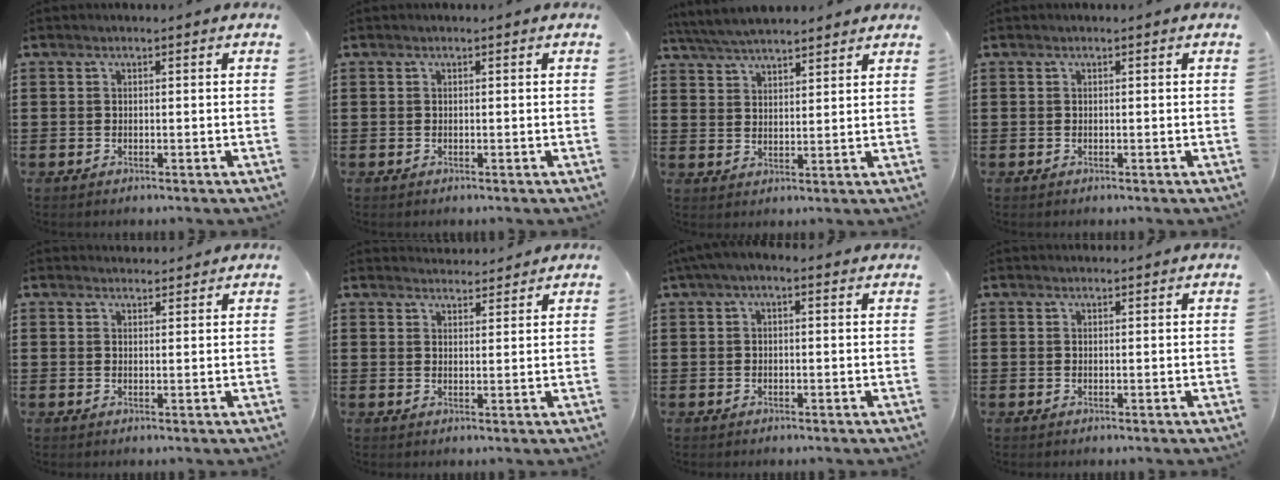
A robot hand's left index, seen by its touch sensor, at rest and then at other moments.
{"total": 0.0}
{"total": 4.8, "force": [4.6, 0.4, 1.2], "torque": [-0.040, -0.012, 0.084]}
{"total": 0.0}
{"total": 1.9, "force": [1.8, 0.3, -0.1], "torque": [-0.004, 0.000, 0.036]}
{"total": 2.7, "force": [2.6, 0.2, -0.2], "torque": [-0.004, -0.005, 0.050]}
{"total": 1.8, "force": [0.3, 0.6, 1.6], "torque": [-0.031, 0.004, 0.004]}
{"total": 0.8, "force": [0.8, 0.1, 0.0], "torque": [-0.003, 0.000, 0.016]}